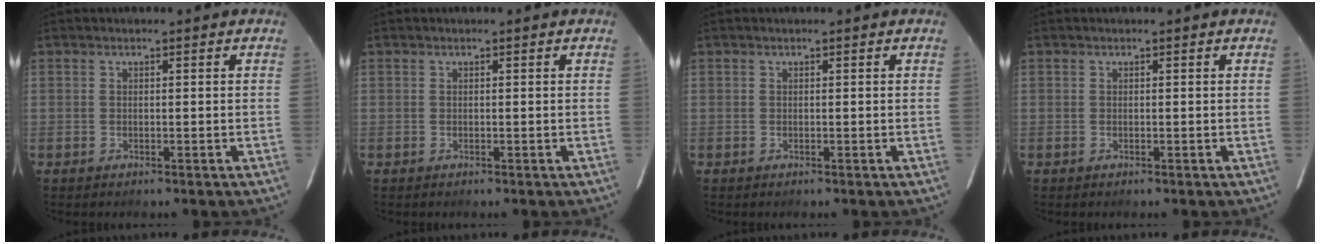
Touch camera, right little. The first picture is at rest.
{"total": 0.0}
{"total": 0.0}
{"total": 0.0}